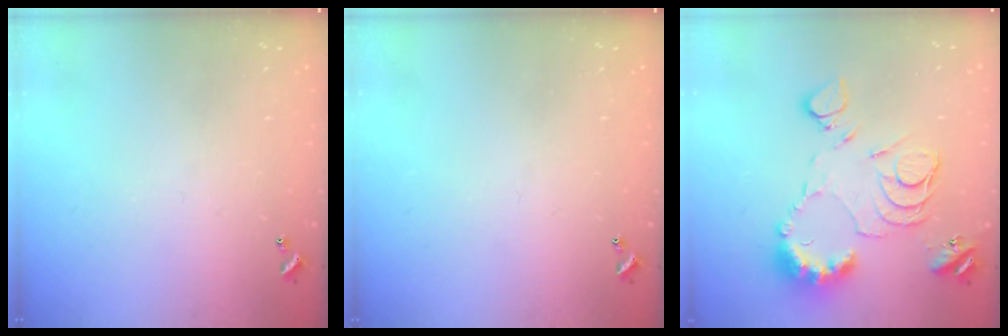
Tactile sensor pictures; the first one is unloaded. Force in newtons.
{"total": 0.0}
{"total": 14.4, "press": 14.4, "slide": 1.2}